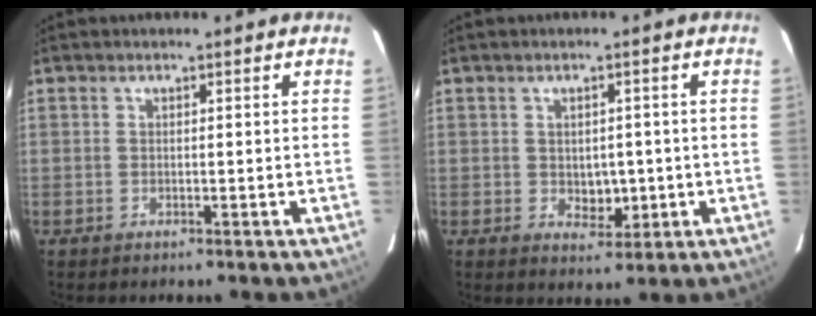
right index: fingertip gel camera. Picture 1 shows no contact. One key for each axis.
{"total": 3.9, "fx": -0.4, "fy": 2.7, "fz": 2.8, "tx": -0.032, "ty": 0.000, "tz": 0.004}